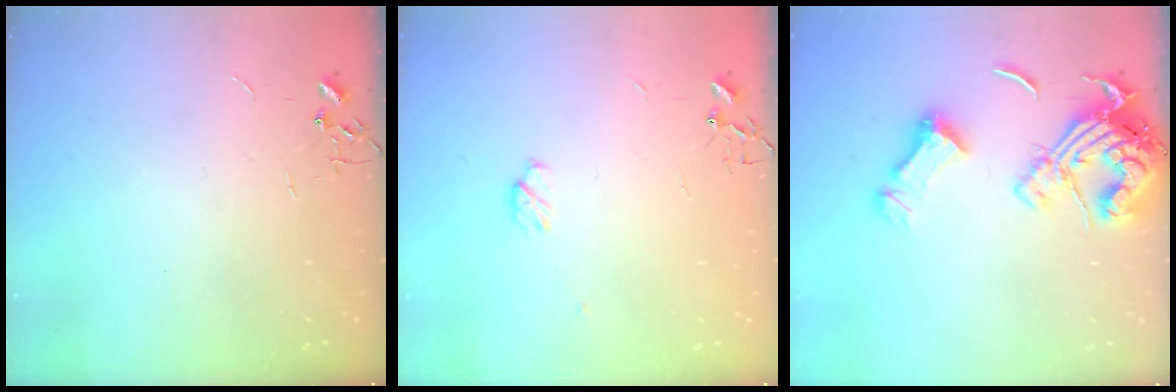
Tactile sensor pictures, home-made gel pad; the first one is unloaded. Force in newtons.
{"total": 3.9, "press": 3.7, "slide": 1.3}
{"total": 17.9, "press": 17.7, "slide": 2.2}